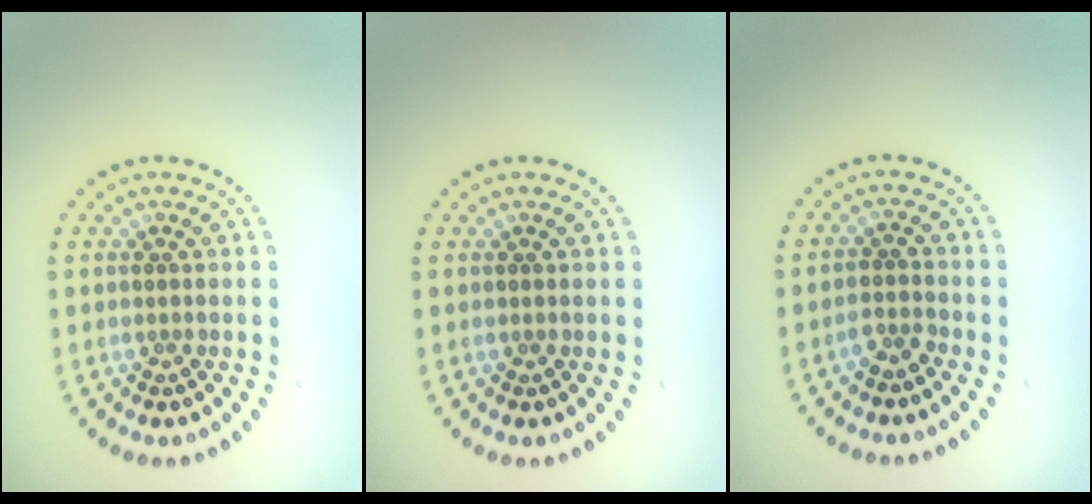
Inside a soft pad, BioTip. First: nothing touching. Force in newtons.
{"total": 0.0}
{"total": 1.3, "press": 1.1, "slide": 0.6}